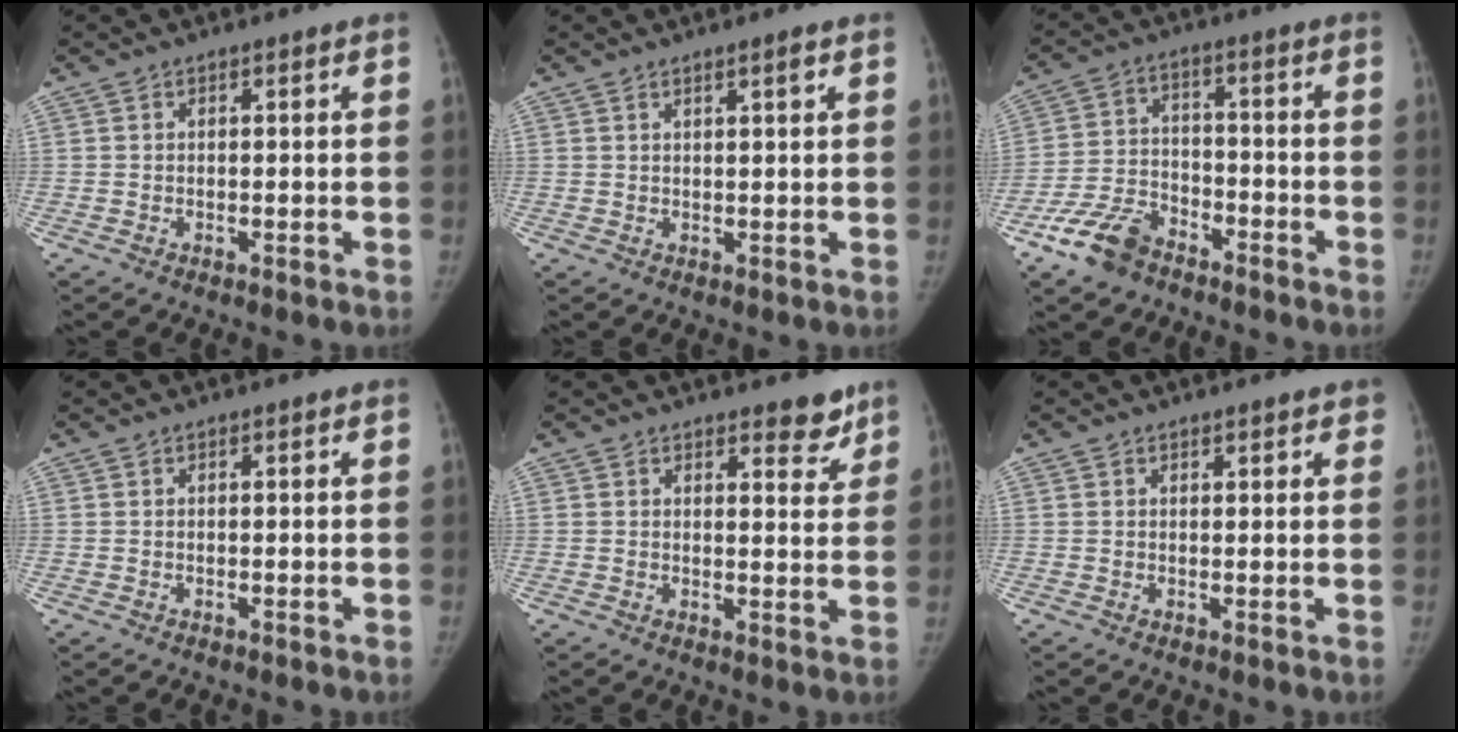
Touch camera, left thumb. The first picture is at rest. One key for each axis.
{"total": 1.7, "fx": 1.0, "fy": 0.1, "fz": 1.3, "tx": -0.020, "ty": -0.006, "tz": 0.018}
{"total": 9.5, "fx": -6.6, "fy": 5.4, "fz": 4.2, "tx": -0.078, "ty": 0.031, "tz": -0.129}
{"total": 0.0}
{"total": 4.6, "fx": 3.4, "fy": 2.0, "fz": 2.2, "tx": 0.001, "ty": -0.023, "tz": 0.043}
{"total": 2.0, "fx": 1.5, "fy": 0.9, "fz": 1.0, "tx": 0.003, "ty": -0.005, "tz": 0.014}